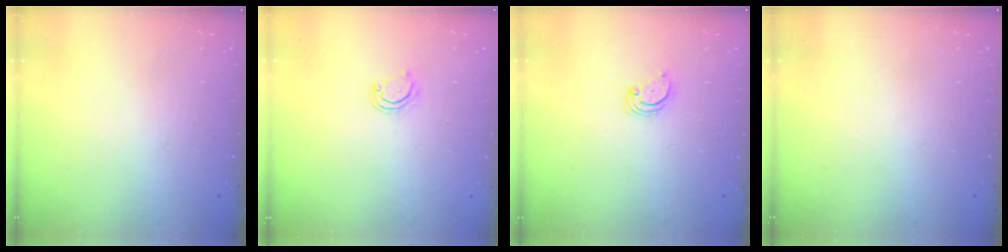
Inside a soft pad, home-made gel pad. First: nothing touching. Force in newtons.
{"total": 3.9, "press": 3.9, "slide": 0.4}
{"total": 2.2, "press": 2.2, "slide": 0.3}
{"total": 0.0}